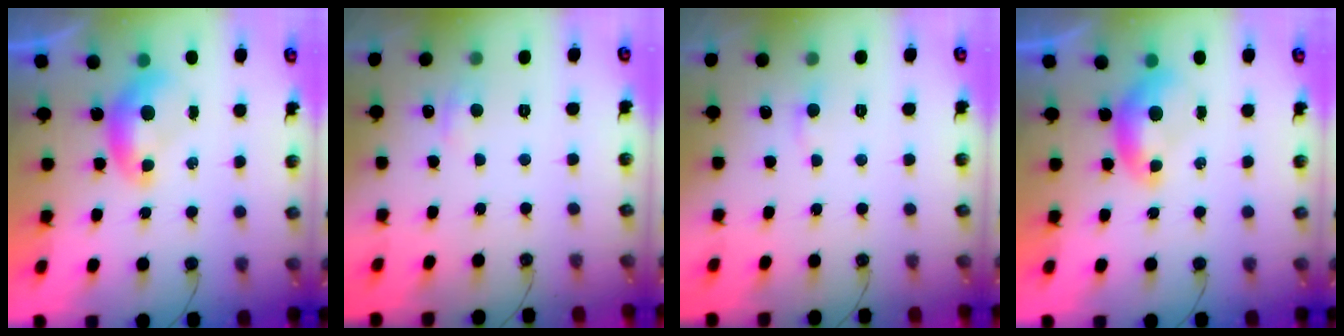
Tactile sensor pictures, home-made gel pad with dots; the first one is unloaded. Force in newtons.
{"total": 0.9, "press": 0.7, "slide": 0.5}
{"total": 0.6, "press": 0.1, "slide": 0.6}
{"total": 0.0}